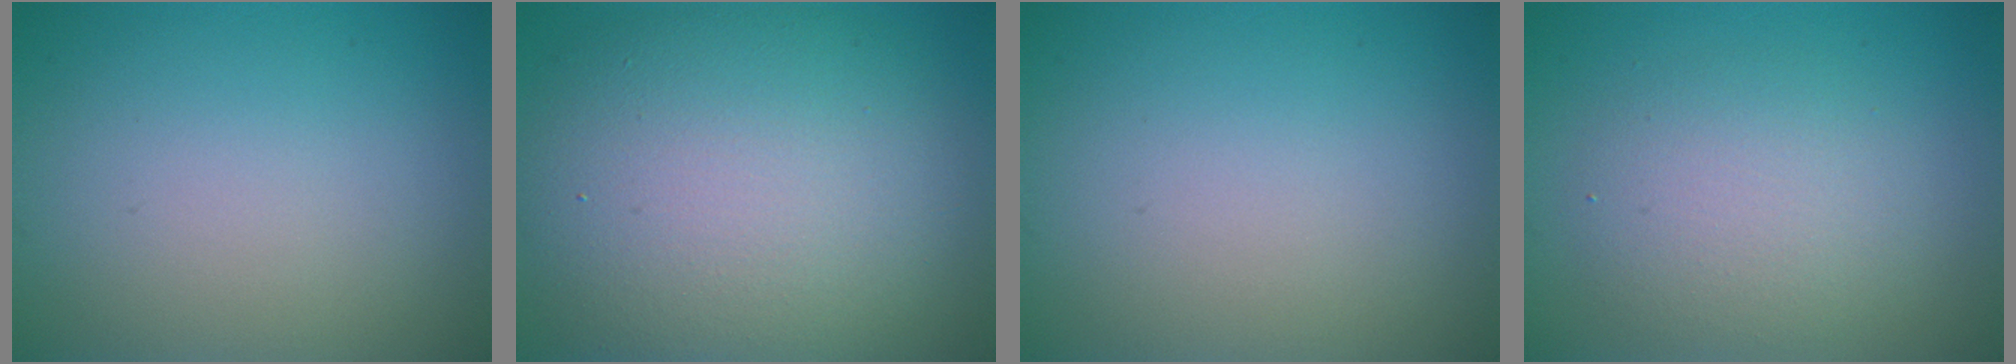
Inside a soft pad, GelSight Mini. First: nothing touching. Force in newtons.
{"total": 11.8, "press": 11.8, "slide": 0.5}
{"total": 0.0}
{"total": 3.8, "press": 3.7, "slide": 0.3}